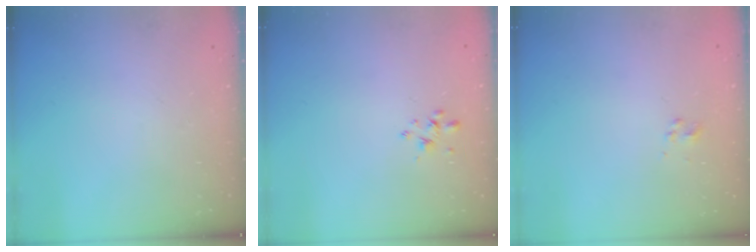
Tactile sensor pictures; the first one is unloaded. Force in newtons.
{"total": 2.6, "press": 2.5, "slide": 0.8}
{"total": 2.3, "press": 2.1, "slide": 0.8}